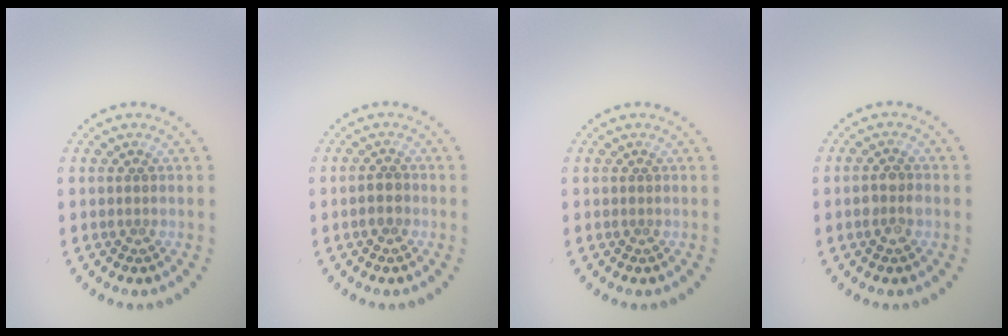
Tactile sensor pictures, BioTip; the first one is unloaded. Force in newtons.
{"total": 1.5, "press": 1.4, "slide": 0.6}
{"total": 0.0}
{"total": 2.1, "press": 2.0, "slide": 0.4}